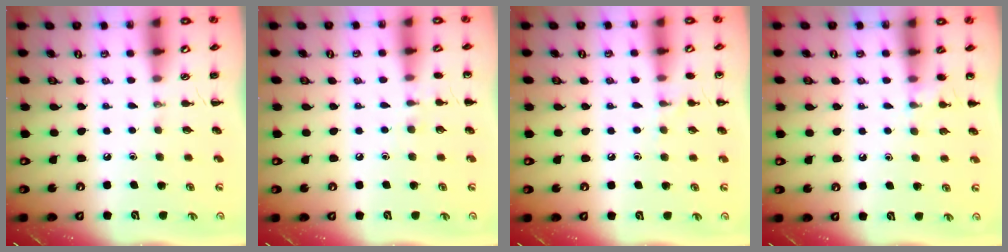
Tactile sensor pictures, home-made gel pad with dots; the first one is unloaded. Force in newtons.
{"total": 5.5, "press": 5.2, "slide": 1.7}
{"total": 7.1, "press": 6.8, "slide": 2.1}
{"total": 5.9, "press": 5.6, "slide": 2.0}